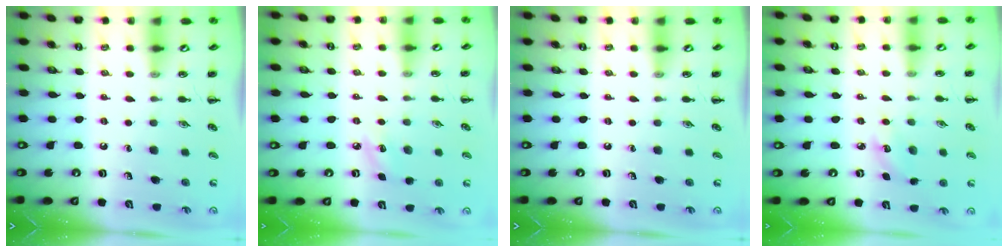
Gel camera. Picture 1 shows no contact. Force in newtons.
{"total": 6.0, "press": 5.7, "slide": 1.6}
{"total": 0.0}
{"total": 3.7, "press": 3.6, "slide": 1.0}